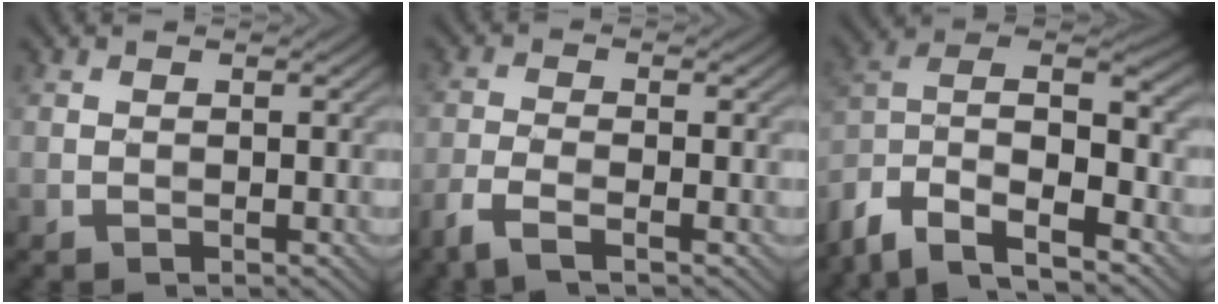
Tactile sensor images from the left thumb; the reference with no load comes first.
{"total": 3.5, "force": [-2.4, 0.6, 2.5], "torque": [-0.060, -0.005, -0.061]}
{"total": 12.4, "force": [-7.2, 5.9, 8.1], "torque": [-0.166, -0.013, -0.146]}